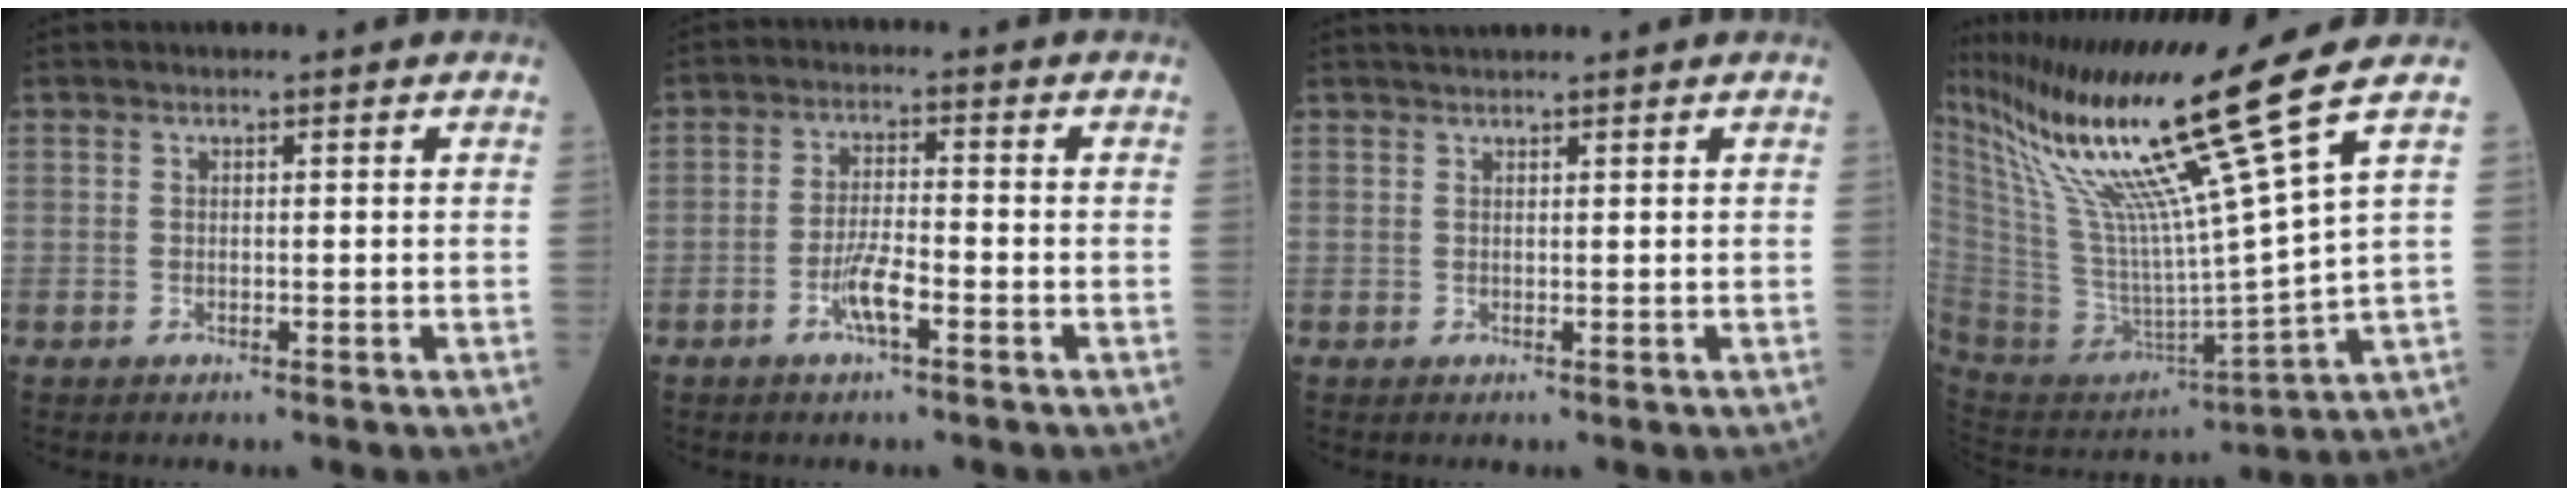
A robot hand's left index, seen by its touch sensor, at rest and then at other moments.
{"total": 4.6, "force": [-2.3, 0.6, 3.9], "torque": [-0.078, -0.004, -0.048]}
{"total": 1.4, "force": [1.4, -0.1, 0.4], "torque": [-0.007, 0.018, 0.030]}
{"total": 21.4, "force": [14.1, -3.6, 15.6], "torque": [-0.283, -0.045, 0.262]}